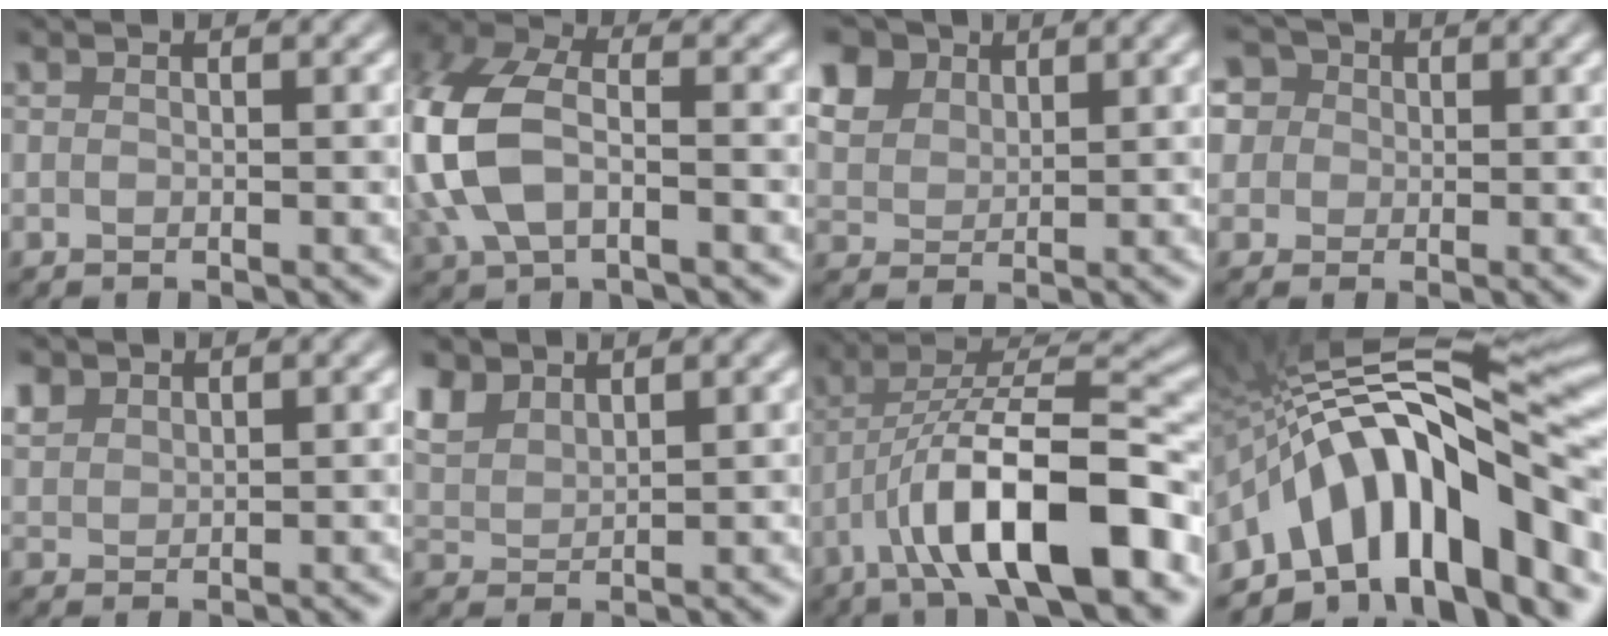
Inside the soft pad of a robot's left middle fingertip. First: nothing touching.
{"total": 9.3, "force": [-0.8, 5.5, 7.4], "torque": [-0.200, 0.007, -0.026]}
{"total": 9.5, "force": [5.8, 6.2, 4.3], "torque": [-0.130, 0.027, 0.096]}
{"total": 8.8, "force": [4.1, 6.6, 4.2], "torque": [-0.072, 0.037, 0.029]}
{"total": 2.0, "force": [1.7, 1.0, 0.4], "torque": [-0.015, 0.006, 0.038]}
{"total": 4.1, "force": [3.1, 2.0, 1.8], "torque": [-0.051, 0.010, 0.063]}
{"total": 11.4, "force": [-5.4, 2.9, 9.6], "torque": [-0.152, 0.020, -0.094]}
{"total": 15.0, "force": [-5.7, 6.0, 12.5], "torque": [-0.174, 0.032, -0.106]}